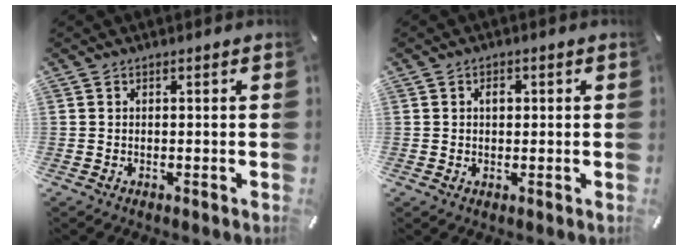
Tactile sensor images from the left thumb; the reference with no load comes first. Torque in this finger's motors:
{"motor_torque": [0.10, -0.17, 0.09, -0.19, 0.05]}